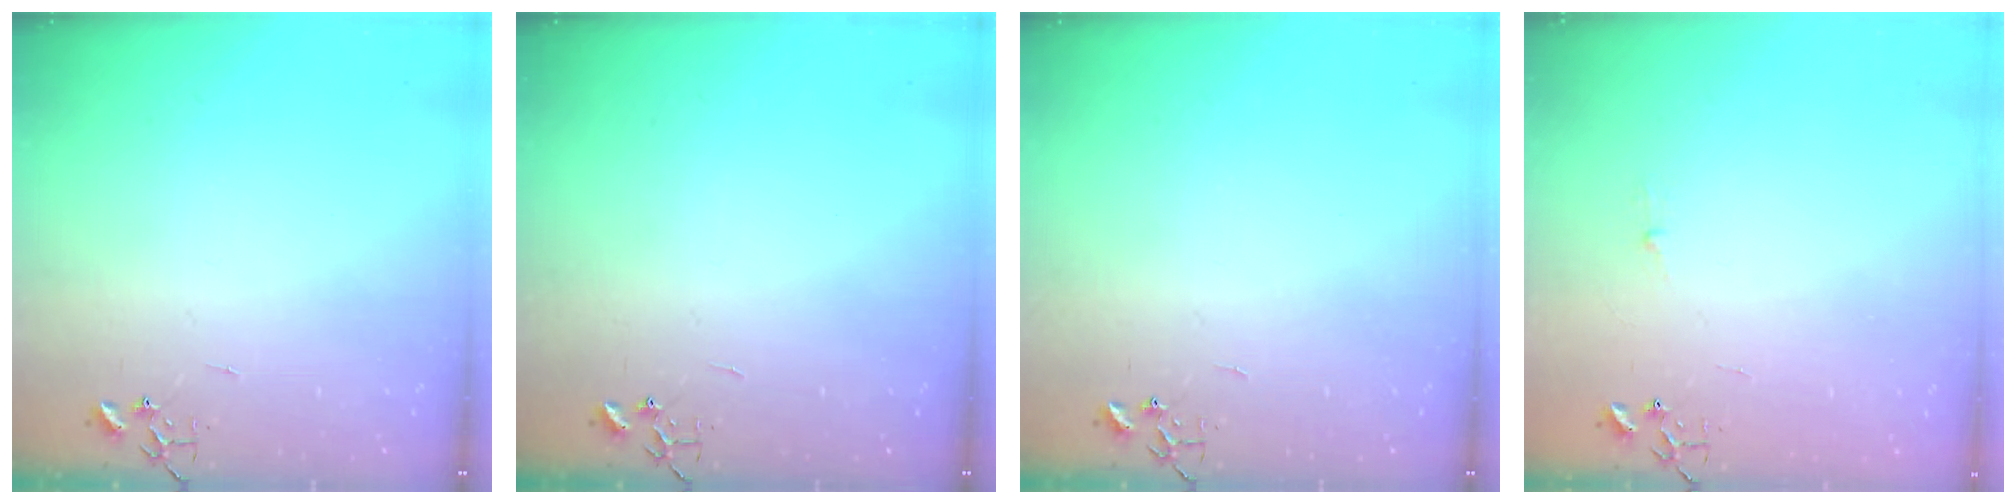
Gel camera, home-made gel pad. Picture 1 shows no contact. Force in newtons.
{"total": 0.0}
{"total": 0.0}
{"total": 2.6, "press": 2.5, "slide": 0.4}